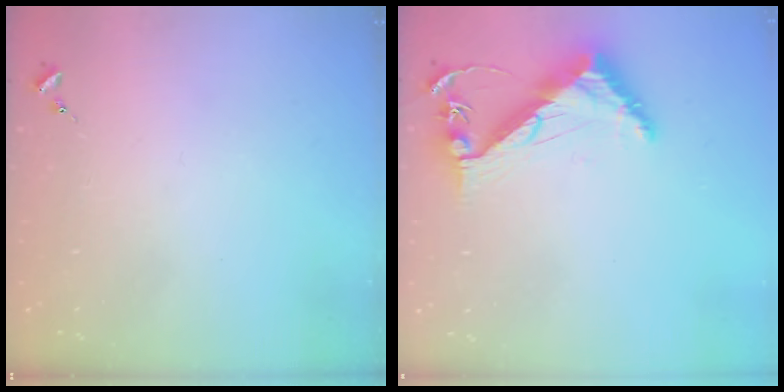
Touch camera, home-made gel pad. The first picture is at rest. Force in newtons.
{"total": 8.7, "press": 8.6, "slide": 0.9}